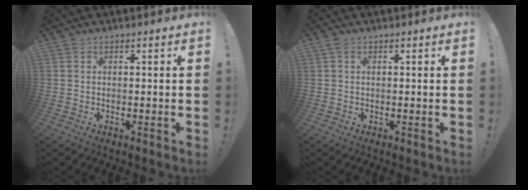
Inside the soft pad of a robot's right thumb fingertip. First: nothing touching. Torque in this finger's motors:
{"motor_torque": [0.34, 0.21, -0.06, -0.06, 0.00]}